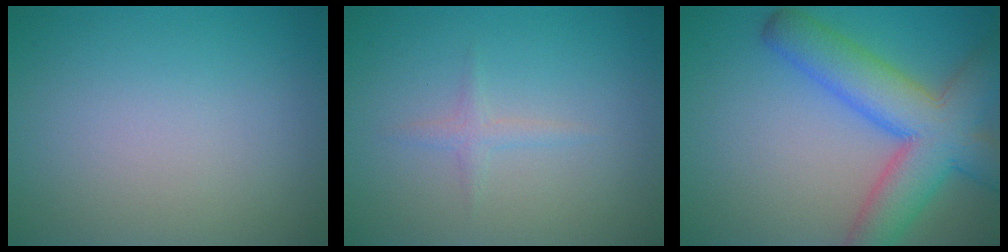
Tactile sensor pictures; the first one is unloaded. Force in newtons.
{"total": 1.1, "press": 1.1, "slide": 0.1}
{"total": 9.0, "press": 9.0, "slide": 0.4}